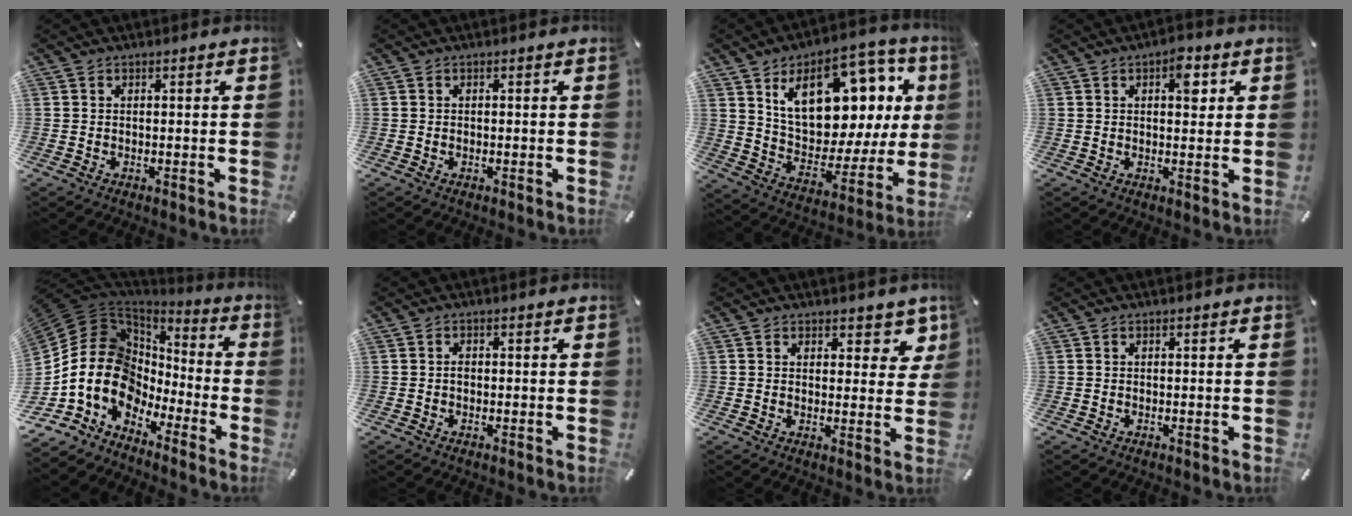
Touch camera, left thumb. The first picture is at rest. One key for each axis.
{"total": 0.9, "fx": -0.2, "fy": 0.5, "fz": 0.7, "tx": -0.015, "ty": -0.002, "tz": -0.004}
{"total": 18.8, "fx": 9.1, "fy": 11.2, "fz": 12.0, "tx": -0.178, "ty": -0.060, "tz": 0.155}
{"total": 5.4, "fx": 1.9, "fy": 3.0, "fz": 4.1, "tx": -0.031, "ty": -0.013, "tz": 0.019}
{"total": 14.9, "fx": -3.5, "fy": 12.2, "fz": 7.8, "tx": -0.190, "ty": -0.012, "tz": -0.067}
{"total": 0.9, "fx": -0.2, "fy": 0.6, "fz": 0.6, "tx": -0.014, "ty": 0.001, "tz": -0.004}
{"total": 6.0, "fx": 3.7, "fy": 3.9, "fz": 2.8, "tx": -0.010, "ty": -0.023, "tz": 0.058}
{"total": 0.0}